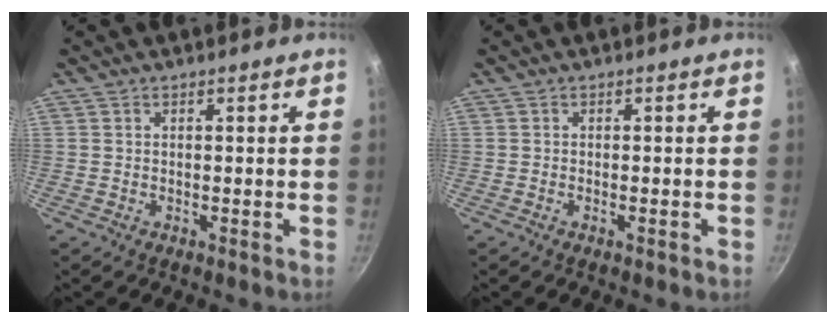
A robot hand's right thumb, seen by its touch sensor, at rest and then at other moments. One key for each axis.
{"total": 0.8, "fx": -0.4, "fy": 0.2, "fz": 0.6, "tx": -0.015, "ty": 0.003, "tz": -0.009}